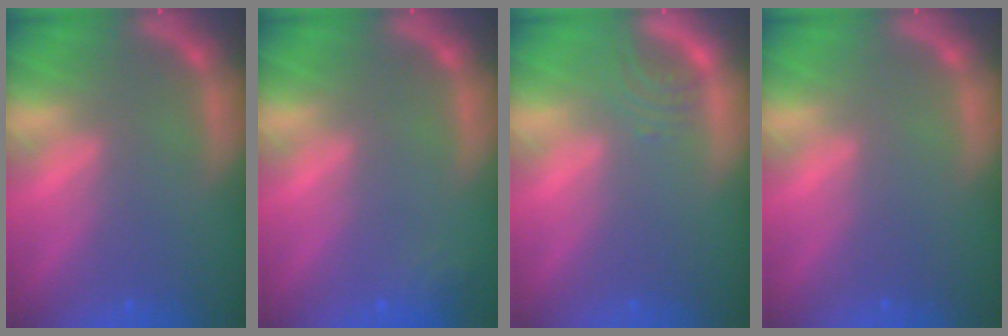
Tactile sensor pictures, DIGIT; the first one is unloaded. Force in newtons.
{"total": 1.9}
{"total": 2.0}
{"total": 0.0}